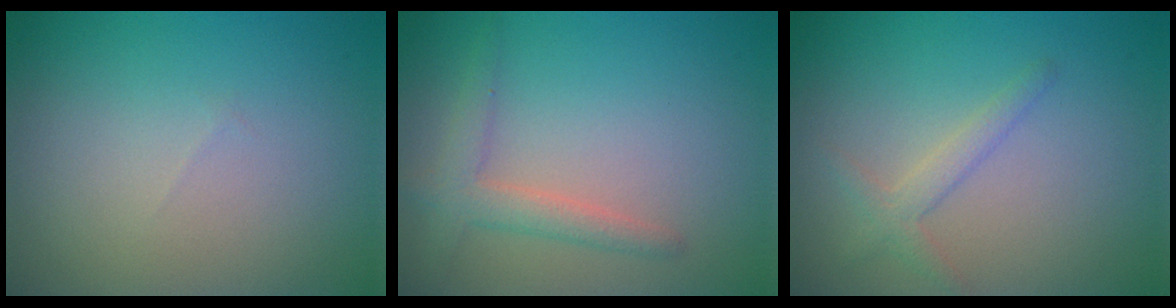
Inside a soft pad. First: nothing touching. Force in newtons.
{"total": 2.5, "press": 2.5, "slide": 0.1}
{"total": 1.7, "press": 1.7, "slide": 0.2}